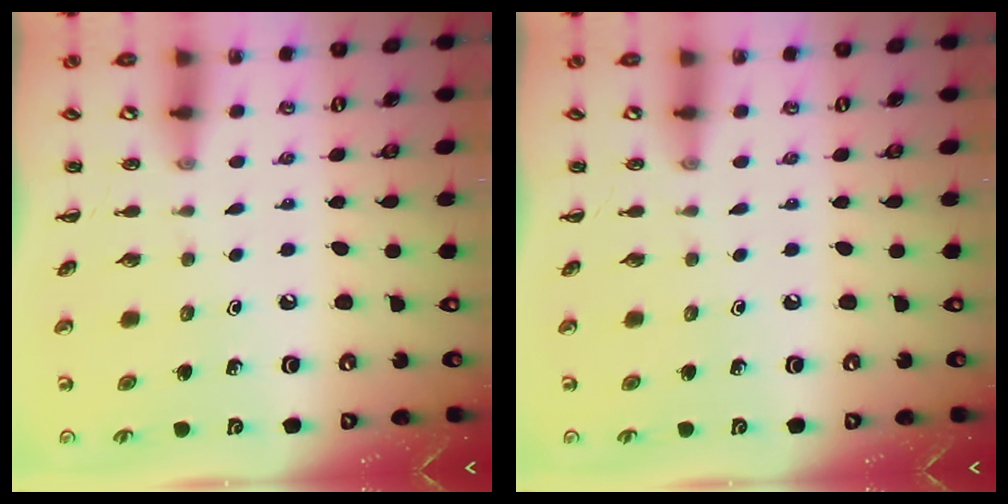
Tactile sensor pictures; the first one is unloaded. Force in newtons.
{"total": 0.0}